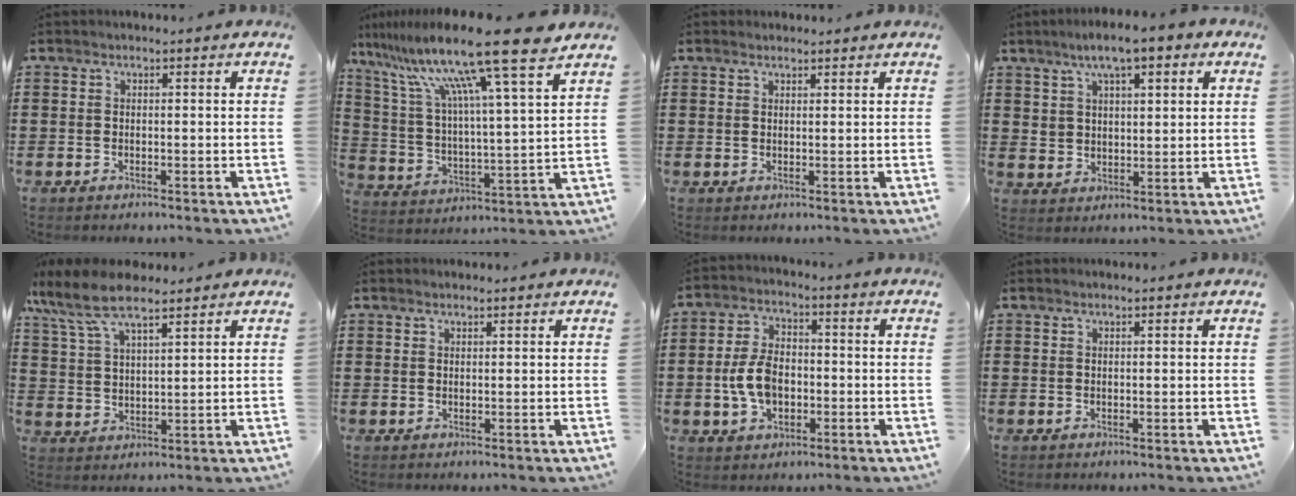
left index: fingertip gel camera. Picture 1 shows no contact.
{"total": 16.7, "force": [12.8, 0.6, 10.7], "torque": [-0.230, -0.071, 0.208]}
{"total": 1.2, "force": [1.1, 0.2, 0.3], "torque": [-0.008, 0.002, 0.022]}
{"total": 6.3, "force": [4.5, 2.4, 3.7], "torque": [-0.078, -0.001, 0.078]}
{"total": 8.8, "force": [6.7, 2.8, 5.0], "torque": [-0.123, -0.014, 0.119]}
{"total": 1.1, "force": [1.1, 0.2, 0.3], "torque": [-0.007, 0.001, 0.020]}
{"total": 7.5, "force": [-1.1, 4.8, 5.7], "torque": [-0.138, 0.003, -0.027]}
{"total": 0.6, "force": [0.5, 0.0, 0.3], "torque": [-0.008, -0.001, 0.010]}